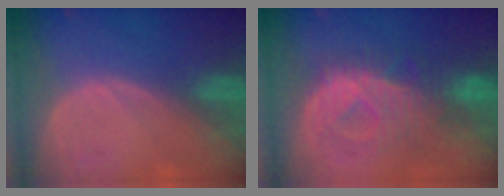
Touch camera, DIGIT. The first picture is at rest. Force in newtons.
{"total": 8.4, "press": 8.4, "slide": 0.1}